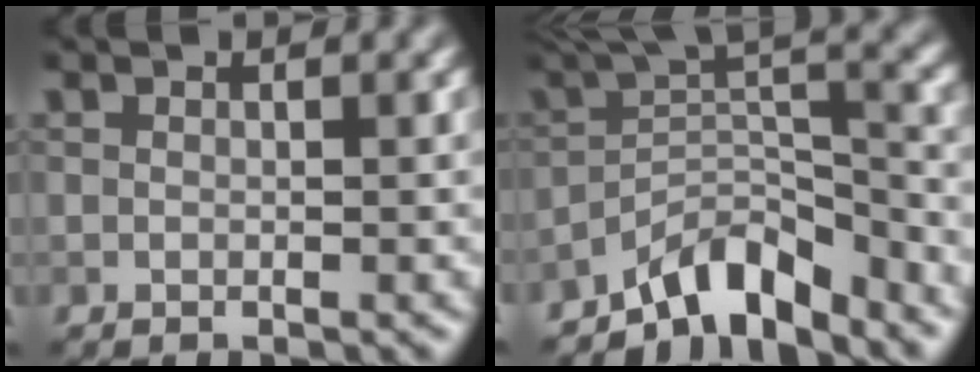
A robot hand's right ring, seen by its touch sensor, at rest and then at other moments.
{"total": 6.6, "force": [-5.2, 1.7, 3.7], "torque": [-0.050, 0.007, -0.098]}